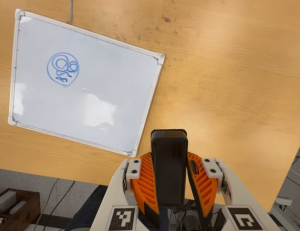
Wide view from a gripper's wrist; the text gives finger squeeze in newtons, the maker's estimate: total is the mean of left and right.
{"total": 9.5, "left": 7.5, "right": 11.4}